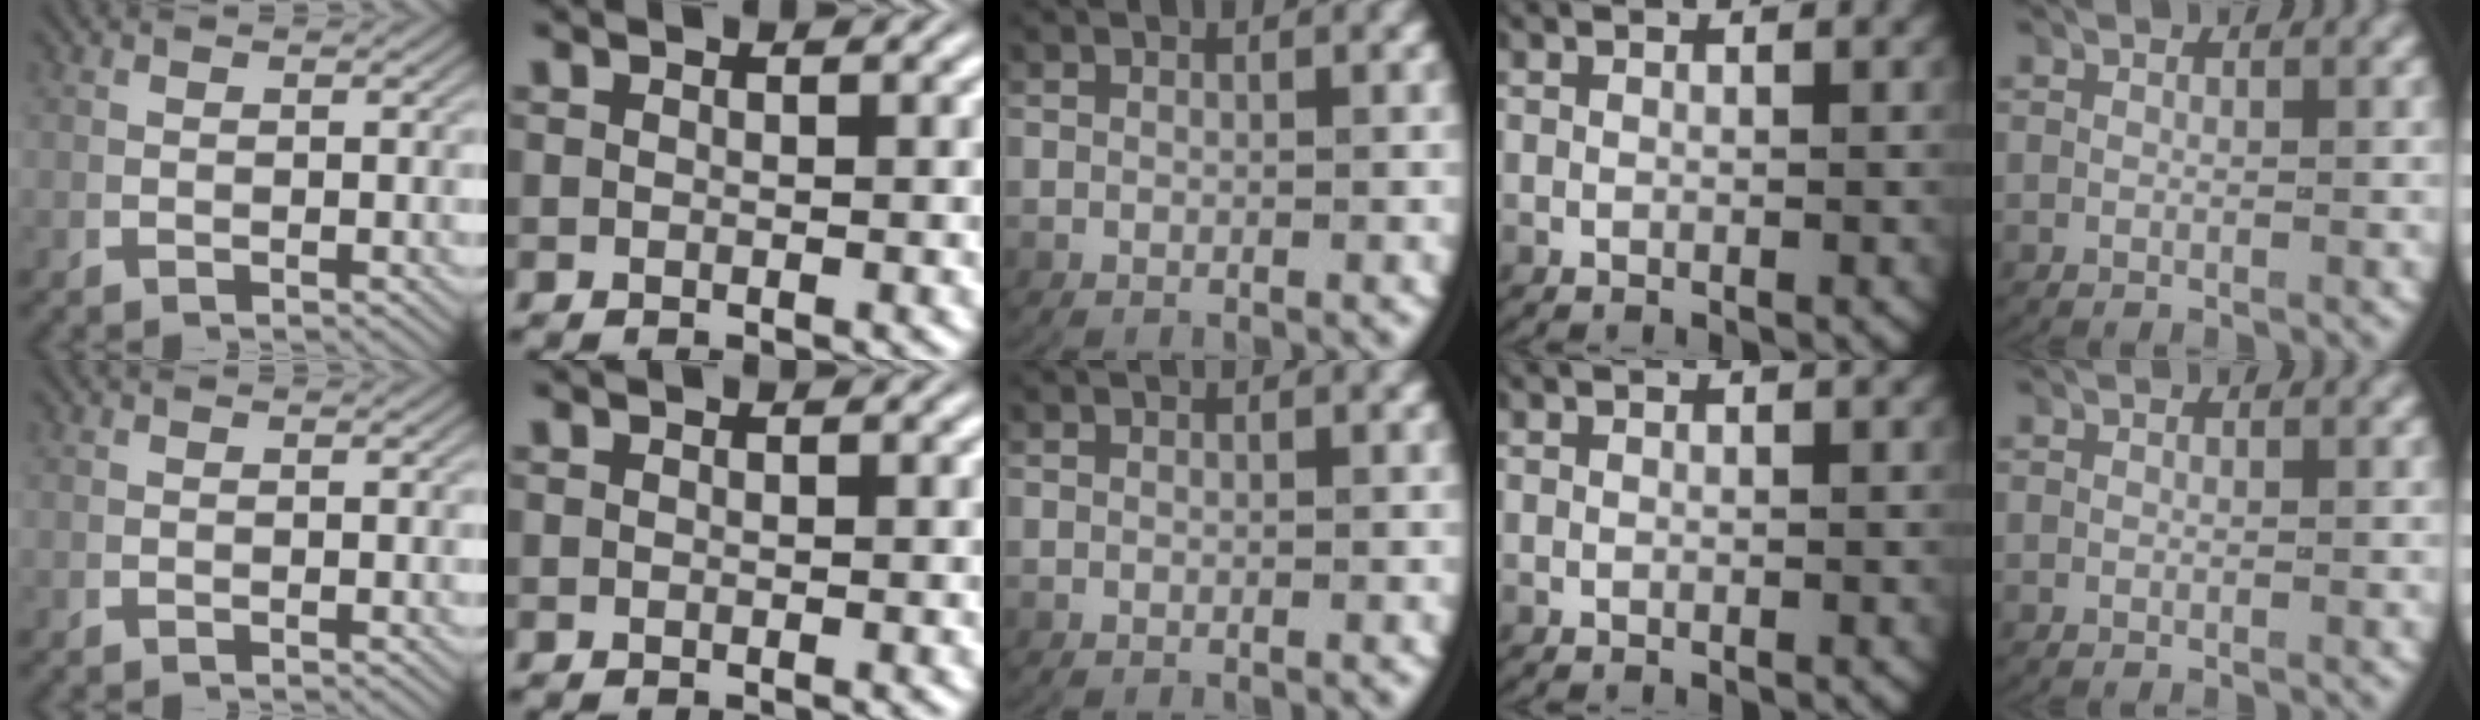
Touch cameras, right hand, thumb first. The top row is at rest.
{}